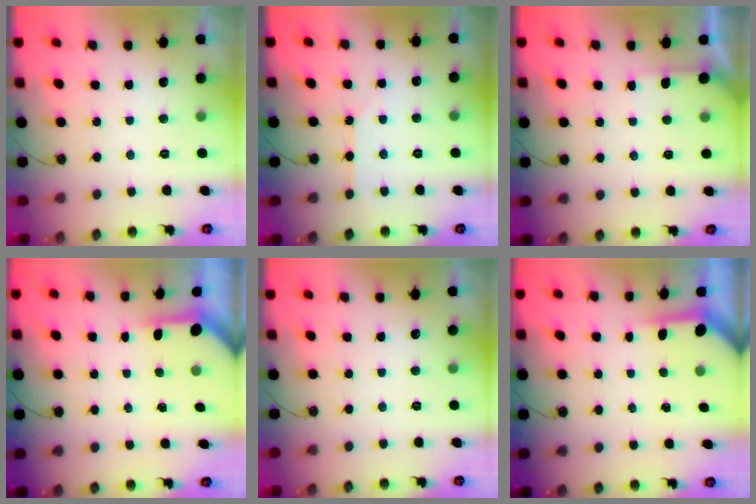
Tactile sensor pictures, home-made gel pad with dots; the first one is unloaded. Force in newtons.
{"total": 2.5, "press": 2.4, "slide": 0.5}
{"total": 2.9, "press": 2.9, "slide": 0.3}
{"total": 3.5, "press": 3.5, "slide": 0.3}
{"total": 0.0}
{"total": 3.8, "press": 3.8, "slide": 0.4}